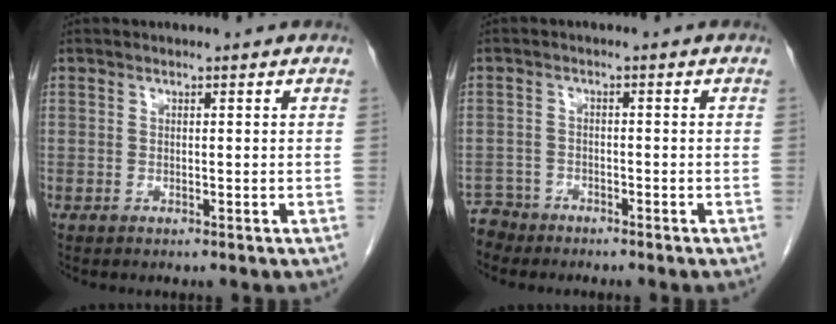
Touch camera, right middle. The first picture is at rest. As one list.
[{"total": 3.1, "force": [-2.8, 0.9, -1.1], "torque": [0.019, -0.003, -0.055]}]